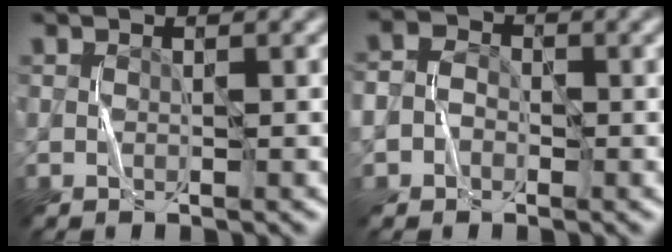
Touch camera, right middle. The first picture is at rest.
{"total": 5.9, "force": [-0.6, 5.3, 2.4], "torque": [-0.048, 0.021, -0.047]}